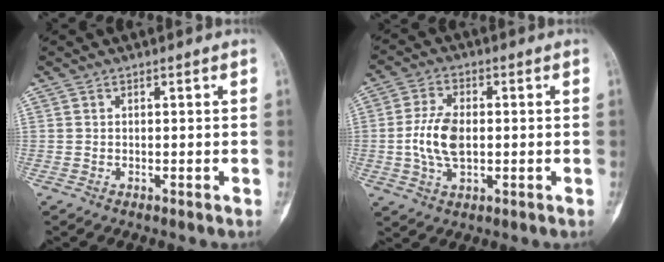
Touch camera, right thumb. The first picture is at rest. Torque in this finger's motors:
{"motor_torque": [0.05, 0.05, 0.22, -0.15, 0.11]}